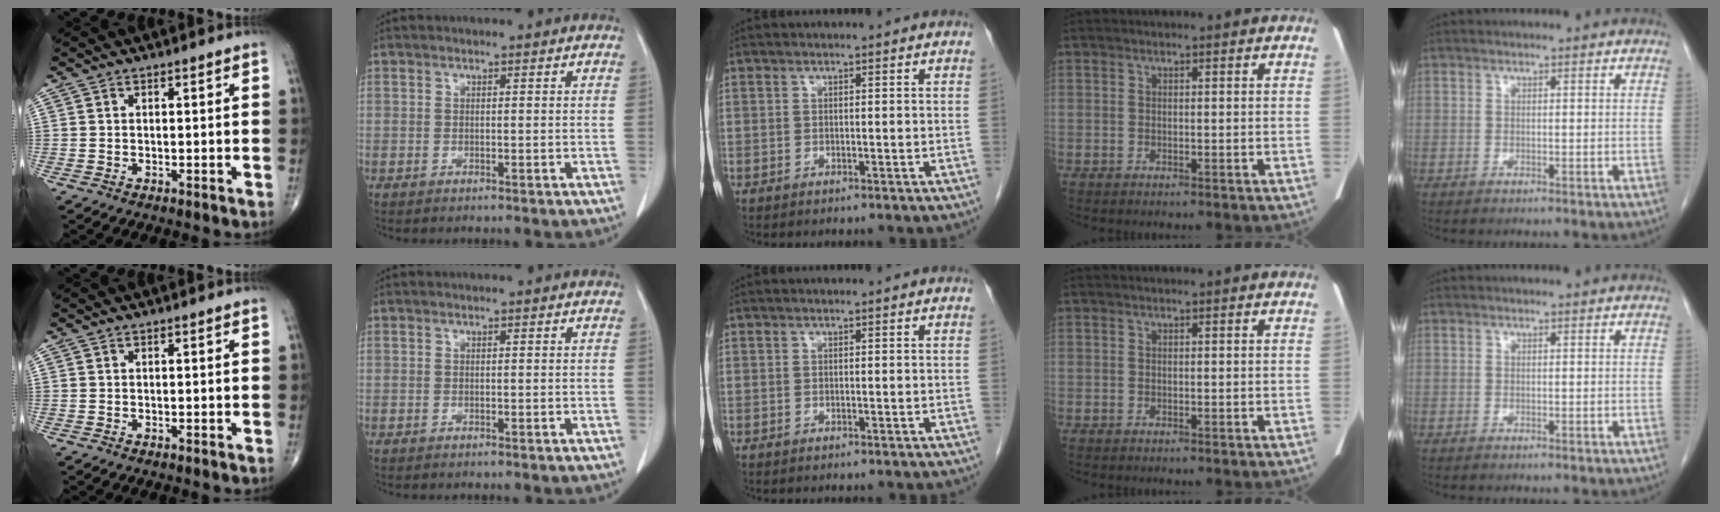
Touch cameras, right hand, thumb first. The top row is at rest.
{}